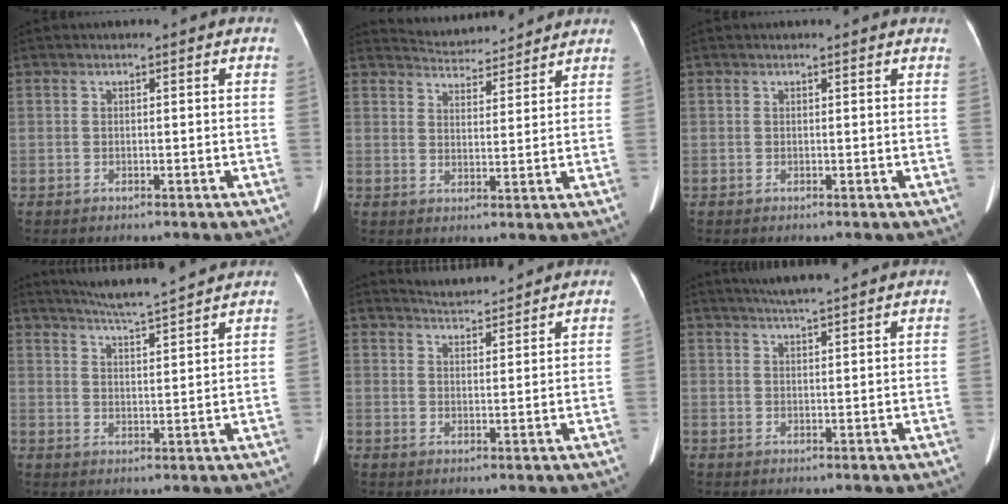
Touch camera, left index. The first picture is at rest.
{"total": 8.1, "force": [8.0, 1.1, 1.0], "torque": [-0.022, 0.018, 0.116]}
{"total": 2.5, "force": [2.4, 0.1, 0.5], "torque": [-0.012, 0.010, 0.018]}
{"total": 10.4, "force": [9.5, -0.6, 4.1], "torque": [-0.075, 0.013, 0.141]}
{"total": 4.7, "force": [4.7, 0.2, 0.2], "torque": [-0.014, 0.013, 0.073]}
{"total": 7.4, "force": [6.5, -0.2, 3.5], "torque": [-0.058, 0.025, 0.091]}